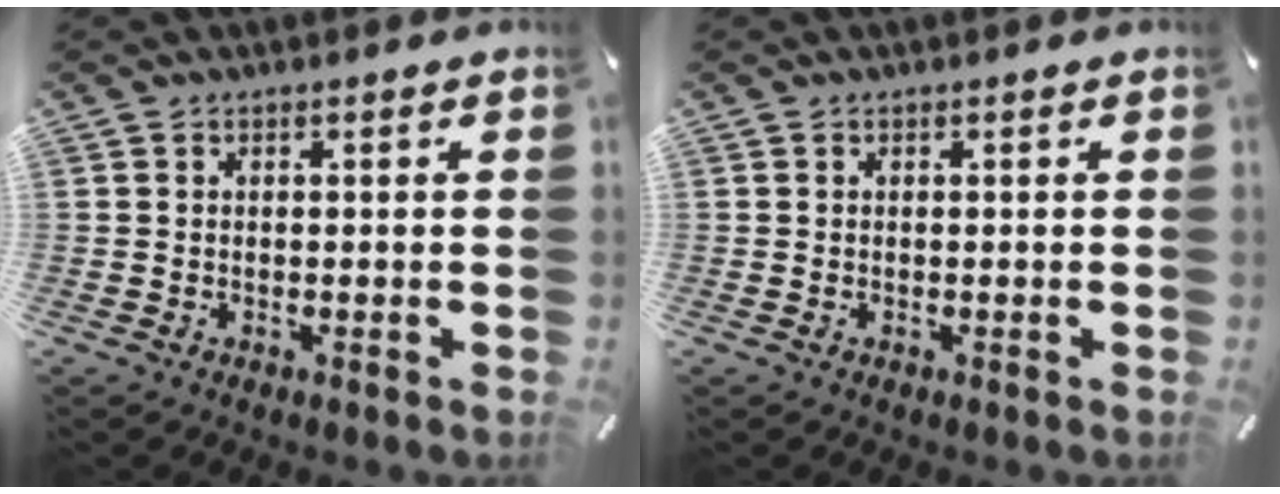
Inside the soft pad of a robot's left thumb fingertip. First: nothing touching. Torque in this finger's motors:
{"motor_torque": [-0.52, -0.31, -0.01, -0.11, -0.01]}